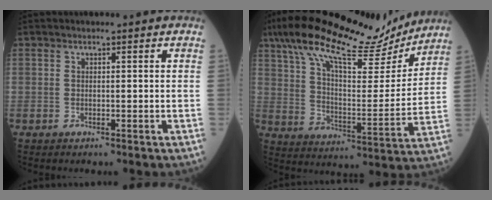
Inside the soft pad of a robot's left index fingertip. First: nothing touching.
{"total": 22.6, "force": [18.6, 5.1, 11.8], "torque": [-0.207, 0.020, 0.285]}